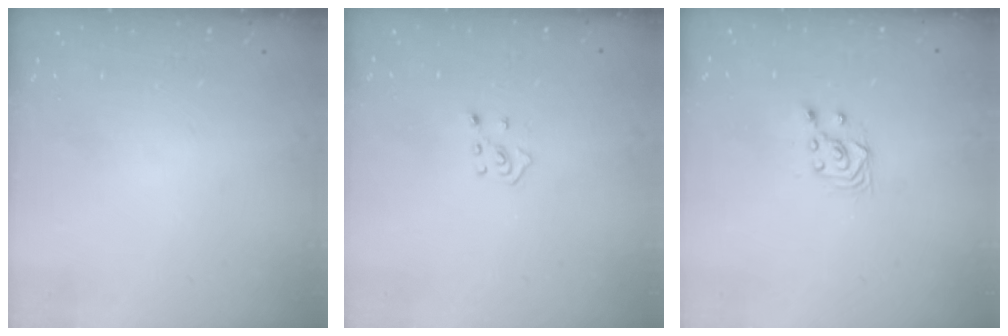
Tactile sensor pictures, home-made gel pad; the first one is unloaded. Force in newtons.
{"total": 4.2, "press": 4.1, "slide": 0.7}
{"total": 3.6, "press": 3.3, "slide": 1.5}